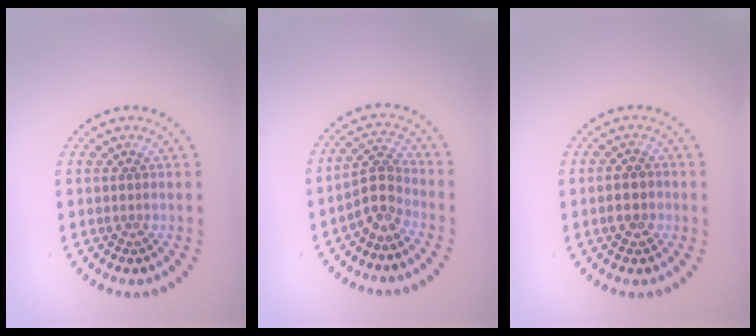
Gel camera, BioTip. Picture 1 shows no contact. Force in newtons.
{"total": 2.7, "press": 2.2, "slide": 1.6}
{"total": 2.4, "press": 2.3, "slide": 0.6}